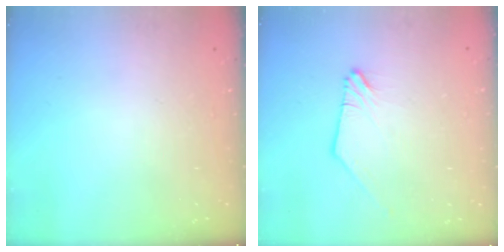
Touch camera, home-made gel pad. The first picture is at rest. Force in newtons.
{"total": 0.0}